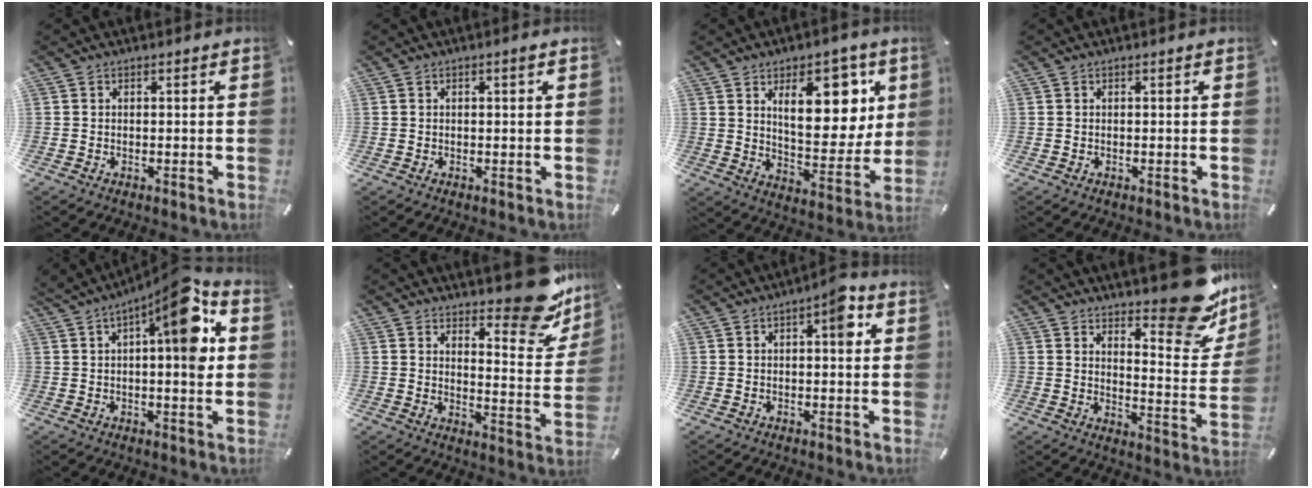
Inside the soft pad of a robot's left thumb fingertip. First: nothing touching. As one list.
[{"total": 1.2, "force": [0.4, 0.2, 1.1], "torque": [-0.023, 0.002, 0.005]}, {"total": 17.3, "force": [7.9, 9.2, 12.4], "torque": [-0.154, -0.039, 0.128]}, {"total": 0.0}, {"total": 14.6, "force": [4.6, 3.9, 13.3], "torque": [-0.182, -0.030, 0.064]}, {"total": 16.3, "force": [12.6, 6.4, 8.1], "torque": [-0.080, -0.116, 0.212]}, {"total": 5.8, "force": [1.4, 2.1, 5.3], "torque": [-0.057, -0.006, 0.011]}, {"total": 19.0, "force": [13.9, 7.5, 10.7], "torque": [-0.106, -0.129, 0.231]}]